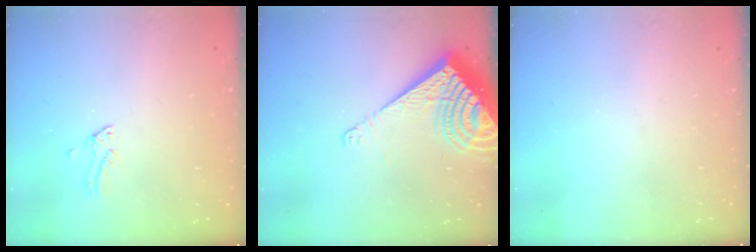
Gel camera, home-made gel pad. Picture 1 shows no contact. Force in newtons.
{"total": 13.1, "press": 13.1, "slide": 1.5}
{"total": 0.0}